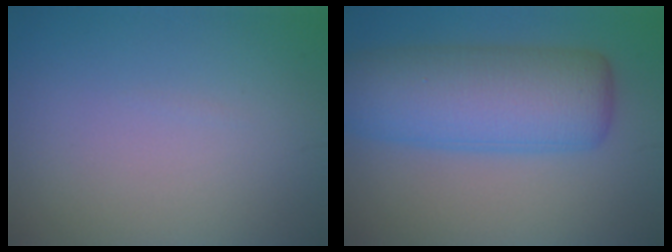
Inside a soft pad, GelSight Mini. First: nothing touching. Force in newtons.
{"total": 9.7, "press": 9.7, "slide": 0.2}